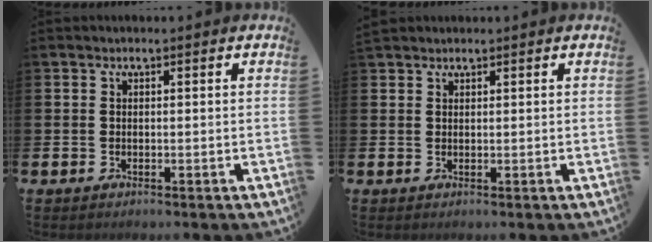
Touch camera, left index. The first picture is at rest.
{"total": 1.2, "force": [1.1, 0.4, 0.0], "torque": [0.010, -0.001, 0.019]}